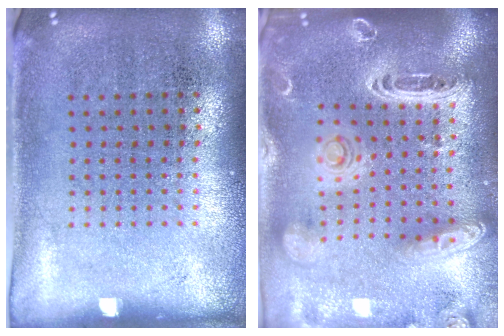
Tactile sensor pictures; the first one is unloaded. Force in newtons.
{"total": 3.4, "press": 2.7, "slide": 2.0}